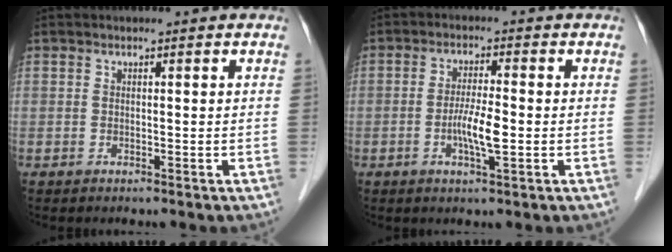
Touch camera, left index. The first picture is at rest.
{"total": 4.7, "force": [-1.3, 0.6, 4.5], "torque": [-0.089, -0.008, -0.025]}